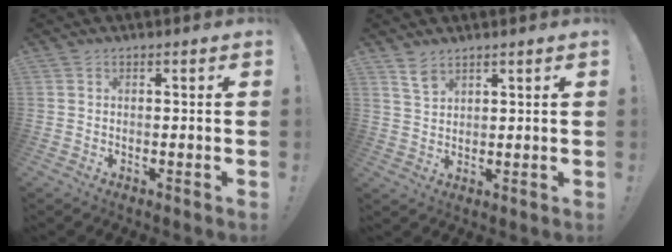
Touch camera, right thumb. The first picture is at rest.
{"total": 4.5, "force": [3.4, 2.2, 2.1], "torque": [-0.026, -0.023, 0.062]}